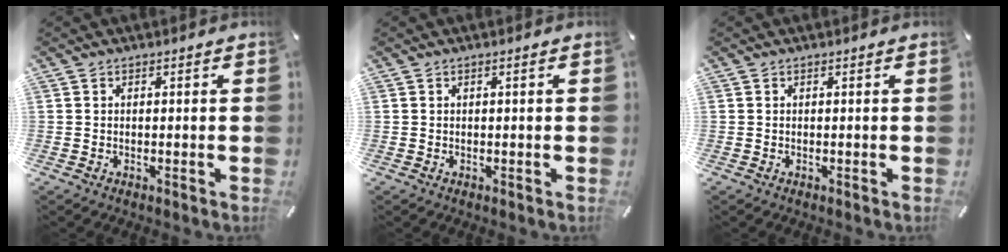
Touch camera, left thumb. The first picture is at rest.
{"total": 0.6, "force": [0.1, 0.2, 0.6], "torque": [-0.011, 0.001, 0.000]}
{"total": 0.0}